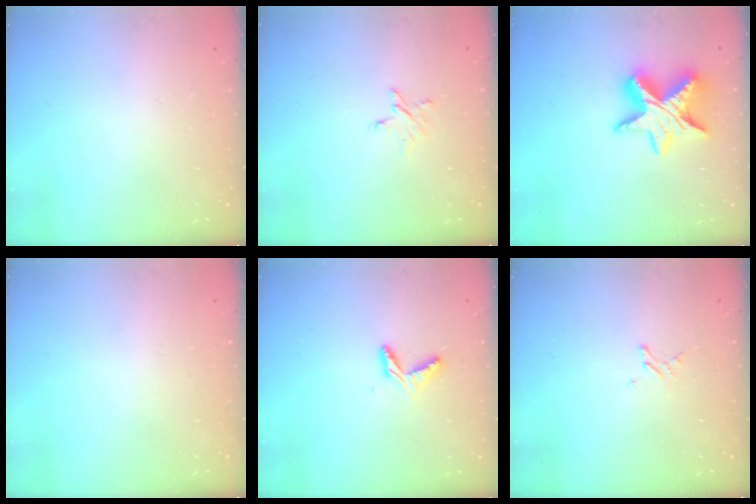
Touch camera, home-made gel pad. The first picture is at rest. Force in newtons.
{"total": 2.5, "press": 2.5, "slide": 0.2}
{"total": 13.9, "press": 13.9, "slide": 0.9}
{"total": 0.0}
{"total": 5.0, "press": 4.9, "slide": 0.5}
{"total": 1.2, "press": 1.2, "slide": 0.1}